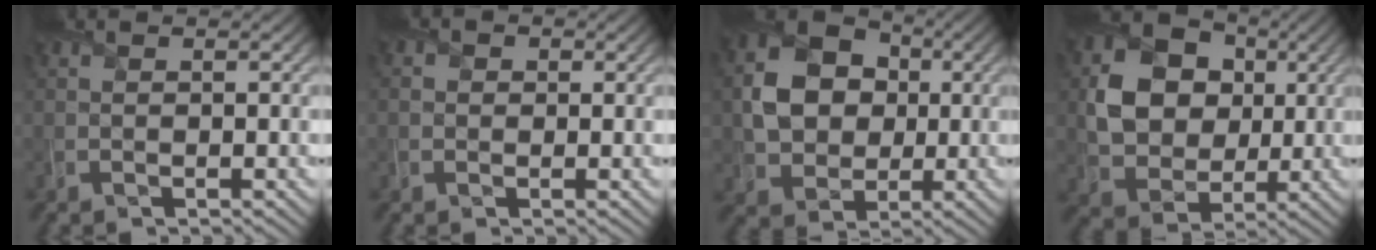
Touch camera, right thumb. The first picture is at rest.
{"total": 1.5, "force": [0.0, 1.4, 0.4], "torque": [-0.011, 0.000, -0.010]}
{"total": 9.1, "force": [0.4, 7.3, 5.3], "torque": [-0.117, 0.004, 0.000]}
{"total": 10.2, "force": [1.5, 8.4, 5.6], "torque": [-0.124, -0.003, 0.022]}